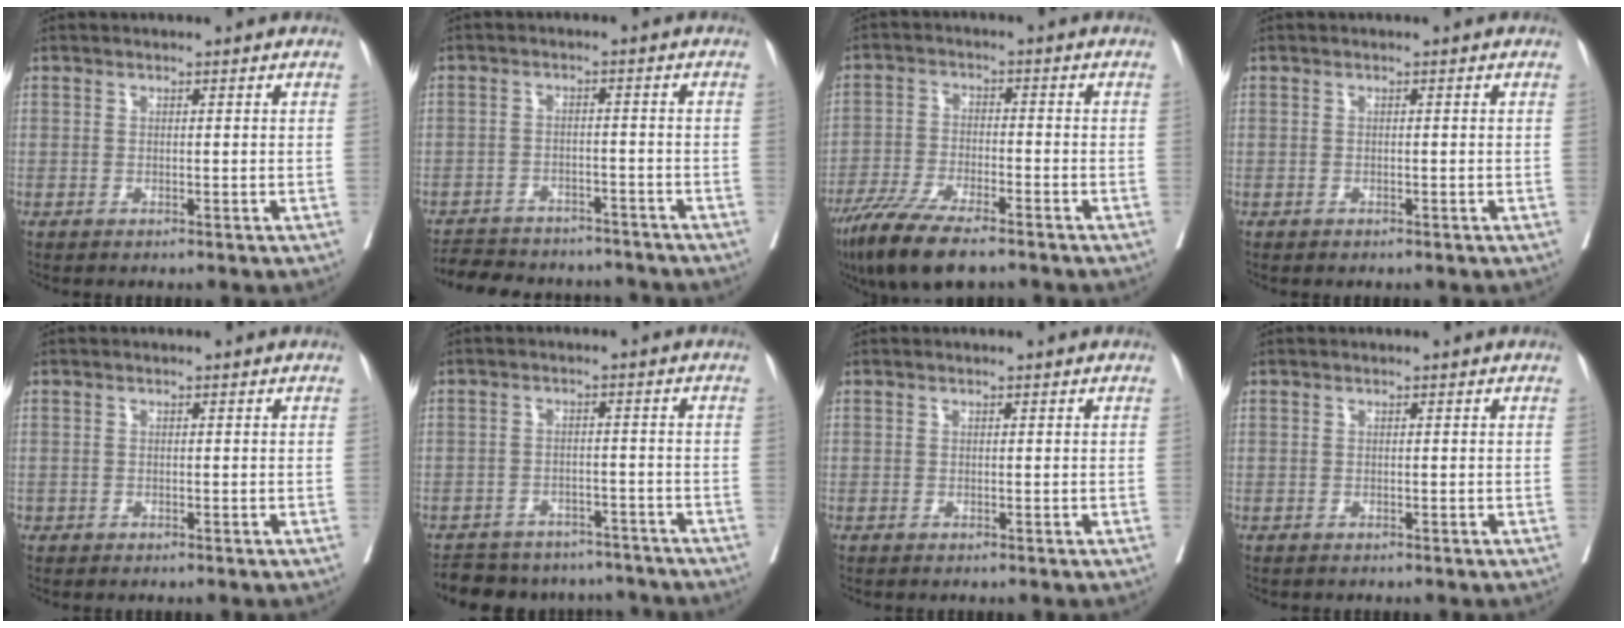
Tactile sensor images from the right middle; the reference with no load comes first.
{"total": 13.6, "force": [-12.3, 4.6, 3.5], "torque": [-0.072, 0.012, -0.162]}
{"total": 11.2, "force": [-8.2, 2.3, 7.2], "torque": [-0.125, -0.025, -0.142]}
{"total": 0.0}
{"total": 0.0}
{"total": 12.8, "force": [-11.4, 5.3, 2.3], "torque": [-0.038, 0.017, -0.141]}
{"total": 0.0}
{"total": 0.0}